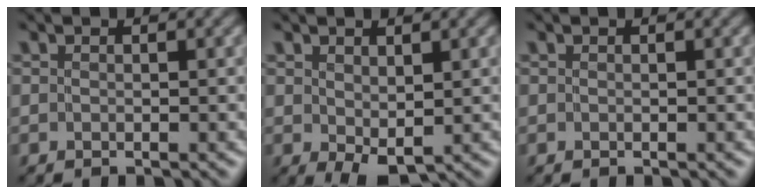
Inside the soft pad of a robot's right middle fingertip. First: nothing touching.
{"total": 2.1, "force": [0.3, 1.3, 1.6], "torque": [-0.032, -0.002, 0.010]}
{"total": 0.0}